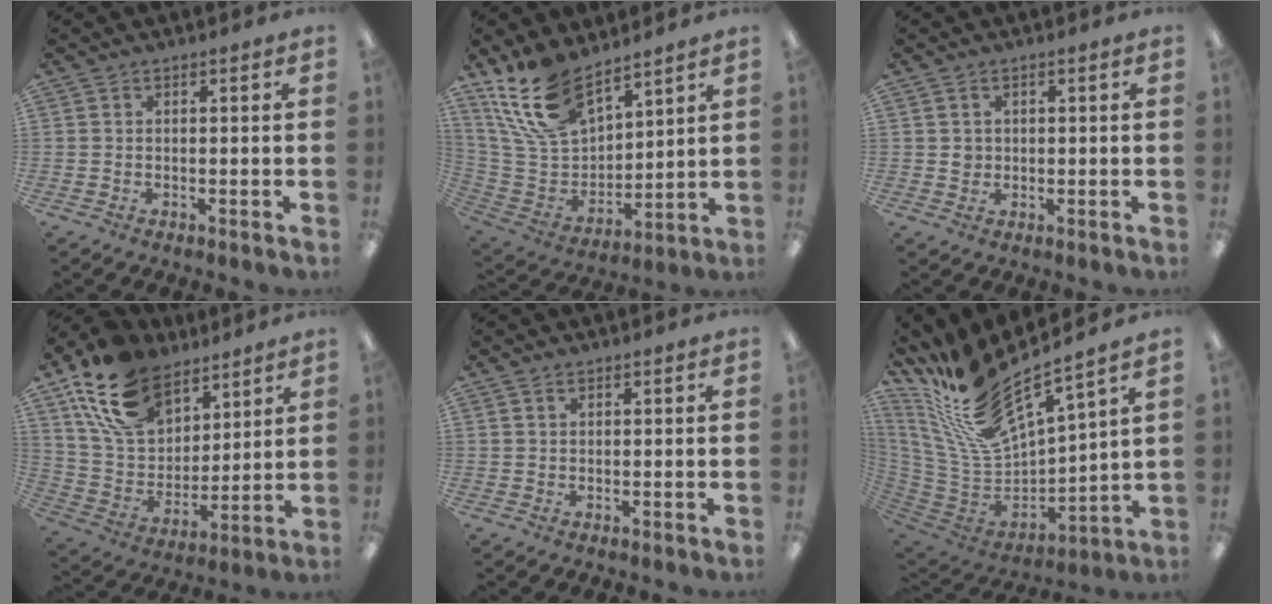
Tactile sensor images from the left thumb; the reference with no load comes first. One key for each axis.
{"total": 17.2, "fx": 12.8, "fy": 7.7, "fz": 8.6, "tx": -0.202, "ty": -0.057, "tz": 0.239}
{"total": 2.0, "fx": 0.4, "fy": 1.8, "fz": 0.8, "tx": -0.009, "ty": 0.001, "tz": 0.005}
{"total": 18.9, "fx": 12.2, "fy": 11.4, "fz": 9.0, "tx": -0.177, "ty": -0.049, "tz": 0.230}
{"total": 0.8, "fx": 0.5, "fy": 0.4, "fz": 0.5, "tx": -0.011, "ty": 0.003, "tz": 0.008}
{"total": 19.7, "fx": 15.9, "fy": 4.9, "fz": 10.5, "tx": -0.234, "ty": -0.121, "tz": 0.274}